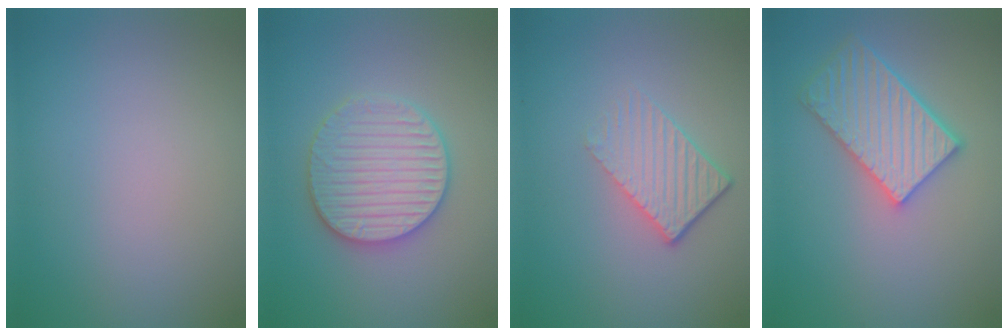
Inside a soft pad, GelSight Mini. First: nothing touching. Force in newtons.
{"total": 5.9, "press": 5.7, "slide": 1.1}
{"total": 3.7, "press": 2.6, "slide": 2.6}
{"total": 5.2, "press": 4.6, "slide": 2.4}